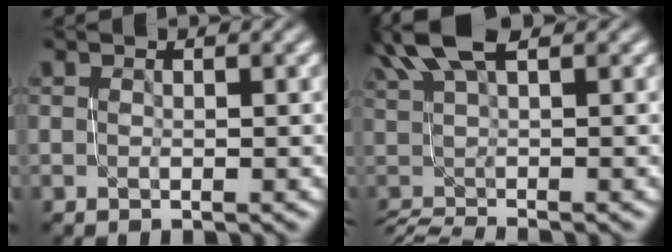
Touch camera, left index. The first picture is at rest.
{"total": 6.0, "force": [2.8, 1.6, 5.1], "torque": [-0.072, 0.013, 0.044]}